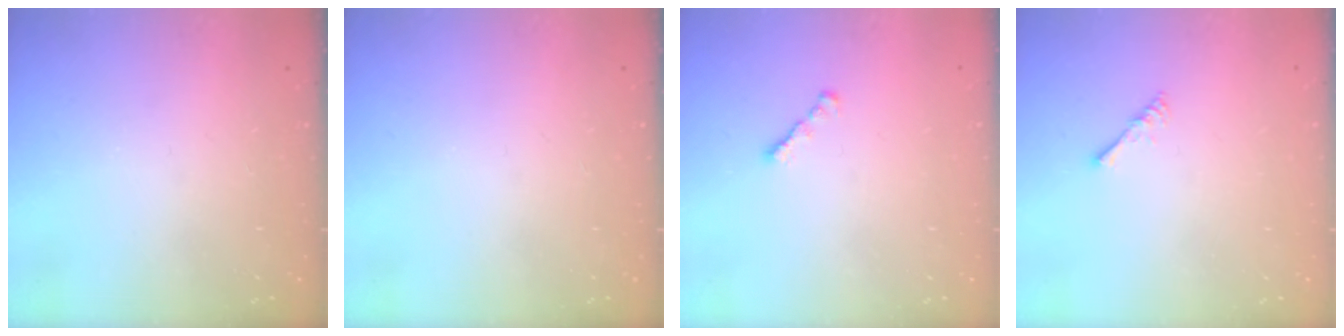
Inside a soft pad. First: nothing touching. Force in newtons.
{"total": 0.0}
{"total": 1.8, "press": 1.7, "slide": 0.6}
{"total": 1.7, "press": 1.6, "slide": 0.4}